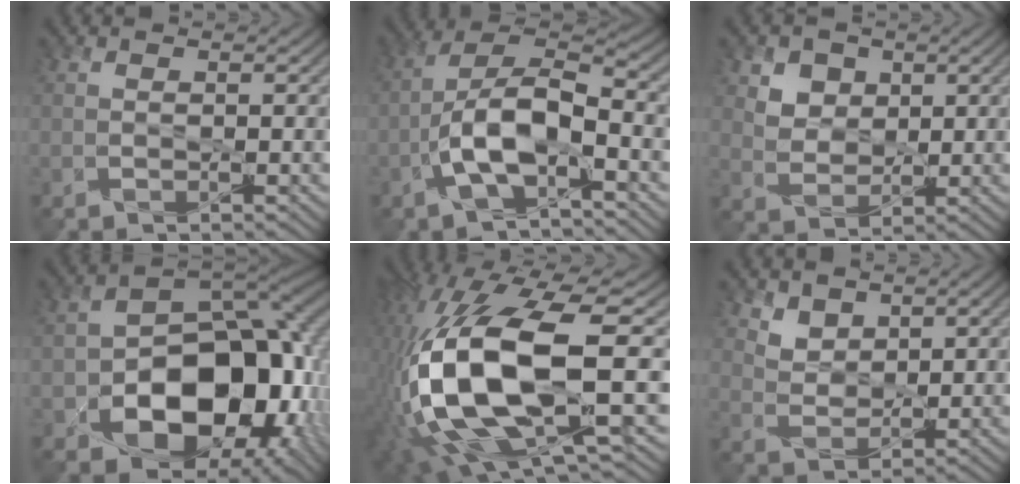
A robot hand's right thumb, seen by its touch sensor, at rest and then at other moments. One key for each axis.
{"total": 9.1, "fx": -3.8, "fy": 3.6, "fz": 7.5, "tx": -0.145, "ty": 0.016, "tz": -0.078}
{"total": 6.0, "fx": 3.3, "fy": 4.3, "fz": 2.5, "tx": -0.085, "ty": -0.007, "tz": 0.075}
{"total": 16.7, "fx": -5.4, "fy": 11.3, "fz": 11.1, "tx": -0.153, "ty": -0.043, "tz": -0.072}
{"total": 18.8, "fx": -2.4, "fy": 7.0, "fz": 17.4, "tx": -0.402, "ty": -0.023, "tz": -0.024}
{"total": 4.0, "fx": 3.0, "fy": 2.3, "fz": 1.4, "tx": -0.053, "ty": -0.026, "tz": 0.070}